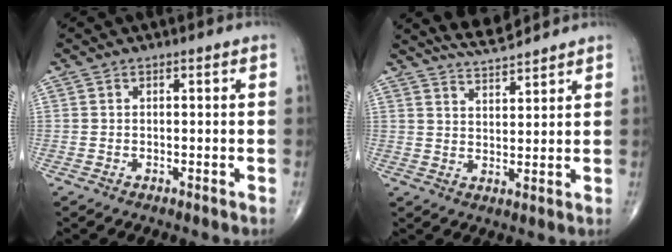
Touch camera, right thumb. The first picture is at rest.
{"total": 5.8, "force": [5.6, 0.3, 1.4], "torque": [-0.022, -0.029, 0.104]}